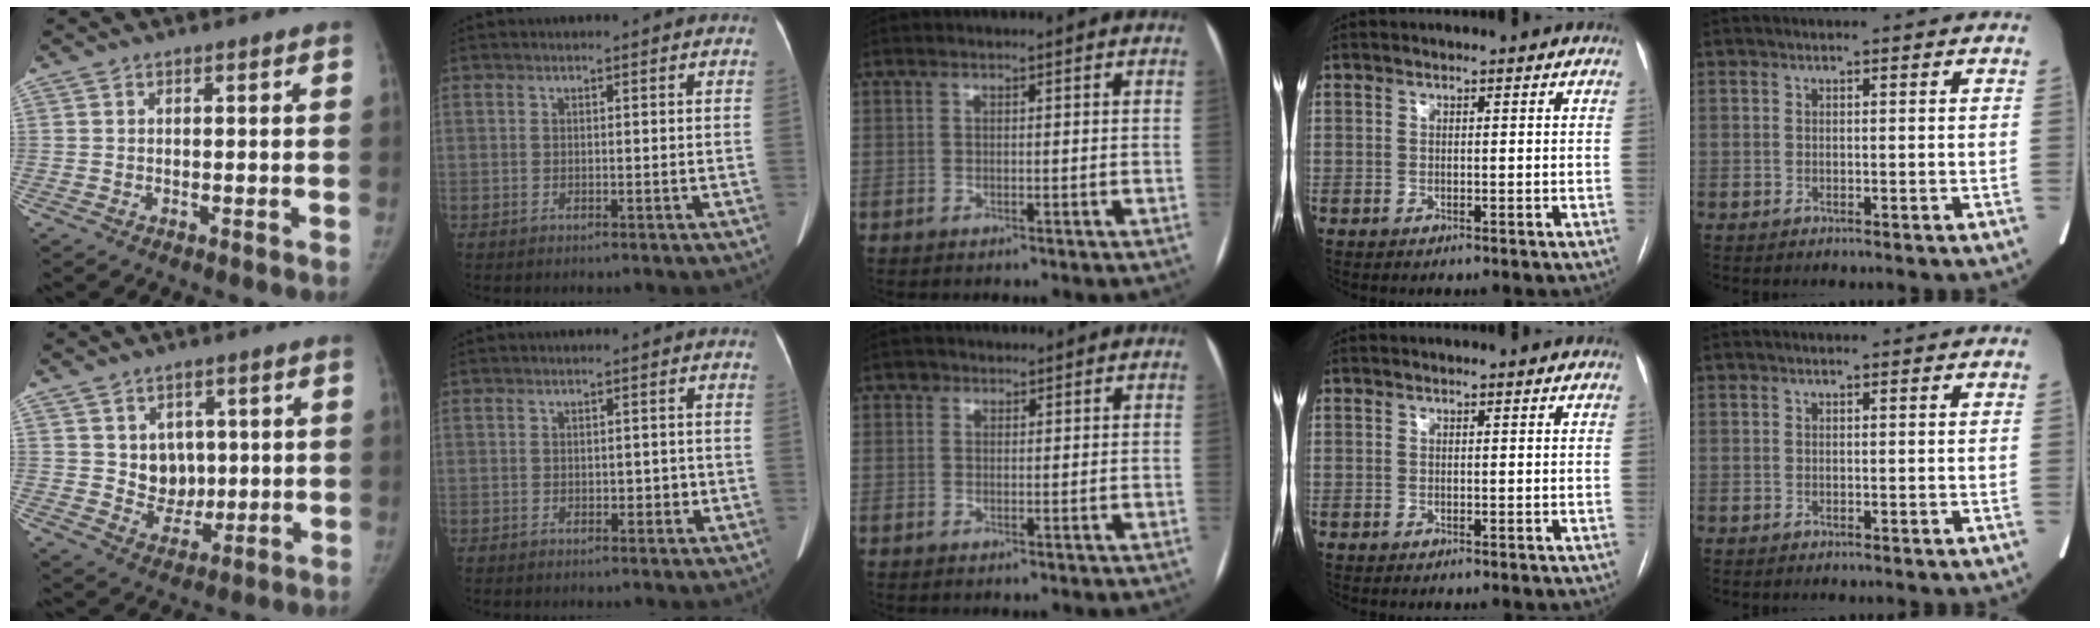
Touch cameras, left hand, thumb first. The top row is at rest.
{"thumb": {"total": 7.0, "force": [1.3, 6.0, 3.4], "torque": [-0.013, -0.011, 0.031]}, "index": {"total": 1.9, "force": [-0.5, 1.2, 1.4], "torque": [-0.017, 0.005, -0.003]}, "middle": {"total": 1.1, "force": [0.6, 0.9, 0.0], "torque": [0.007, -0.001, 0.006]}}